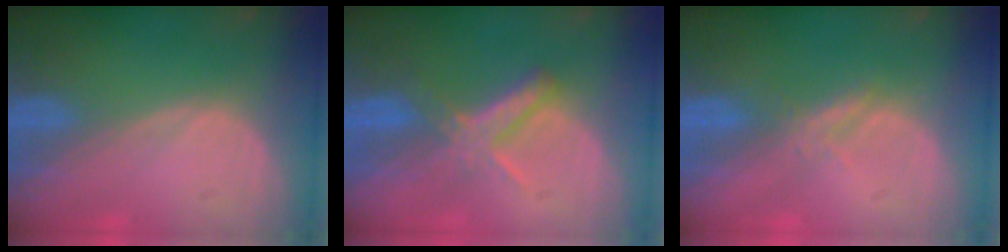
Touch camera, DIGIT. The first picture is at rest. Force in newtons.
{"total": 5.6, "press": 5.2, "slide": 2.2}
{"total": 1.7, "press": 1.7, "slide": 0.1}